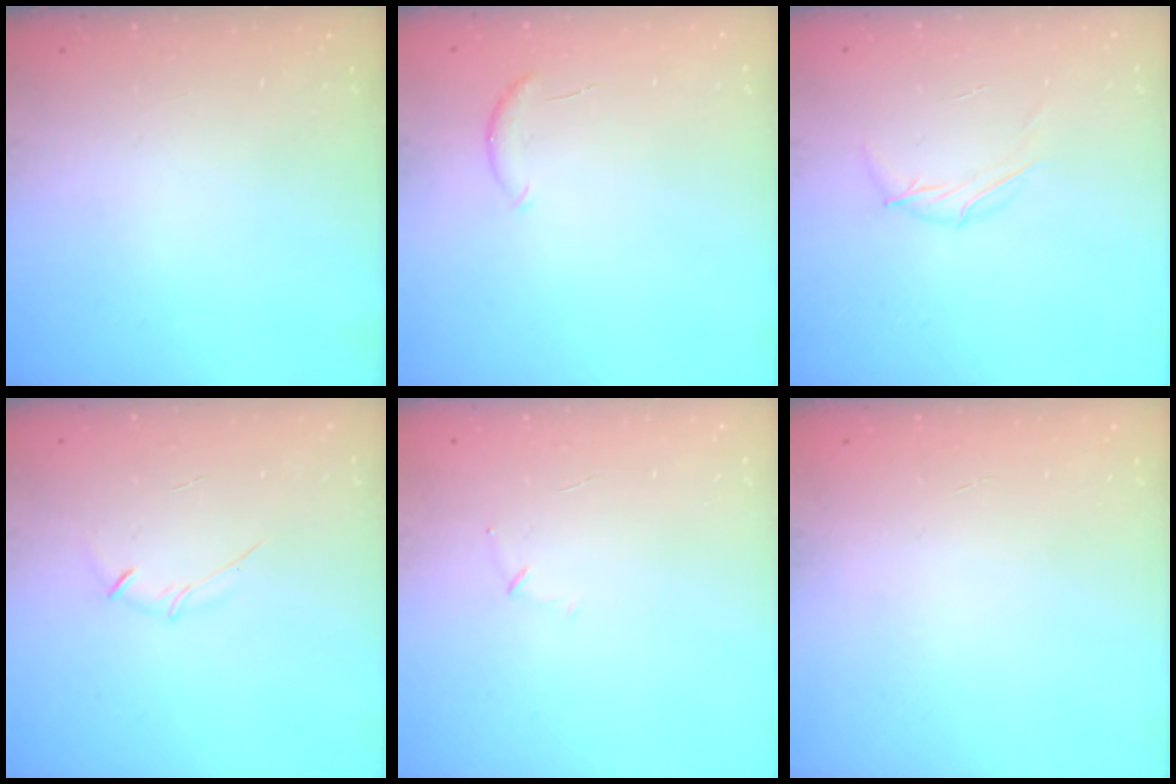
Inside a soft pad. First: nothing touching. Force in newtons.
{"total": 6.2, "press": 6.1, "slide": 0.9}
{"total": 5.7, "press": 5.6, "slide": 0.7}
{"total": 3.5, "press": 3.4, "slide": 0.8}
{"total": 3.8, "press": 3.7, "slide": 1.0}
{"total": 0.0}